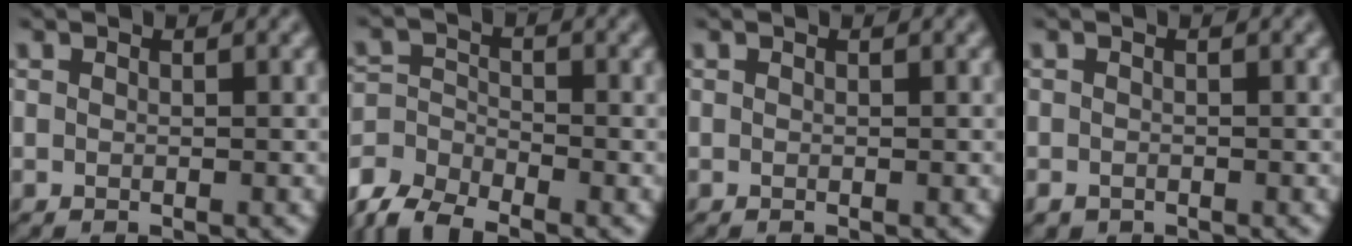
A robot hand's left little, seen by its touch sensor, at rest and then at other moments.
{"total": 6.3, "force": [-5.5, 2.2, 2.2], "torque": [-0.040, -0.009, -0.117]}
{"total": 0.0}
{"total": 1.0, "force": [-0.5, 0.8, 0.1], "torque": [0.002, -0.005, -0.013]}